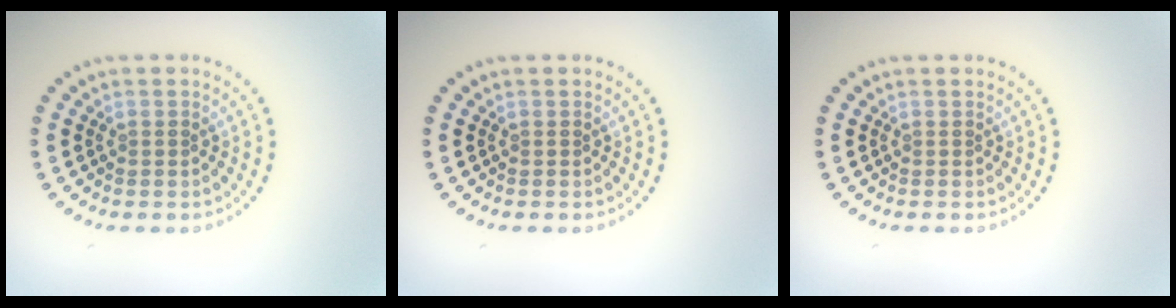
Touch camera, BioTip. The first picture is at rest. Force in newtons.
{"total": 0.0}
{"total": 0.0}